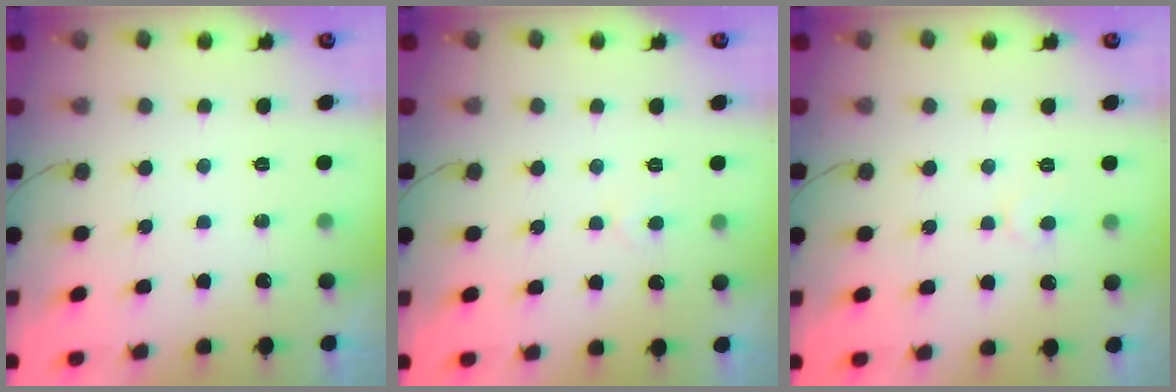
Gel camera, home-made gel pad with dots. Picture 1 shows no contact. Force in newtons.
{"total": 3.0, "press": 3.0, "slide": 0.3}
{"total": 4.2, "press": 4.2, "slide": 0.5}